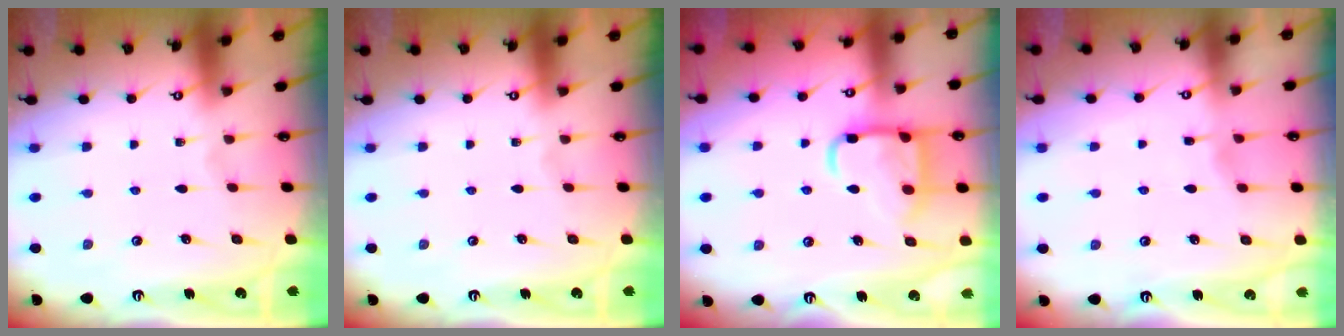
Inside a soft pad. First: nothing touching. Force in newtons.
{"total": 0.0}
{"total": 13.6, "press": 13.5, "slide": 1.6}
{"total": 2.8, "press": 2.8, "slide": 0.3}